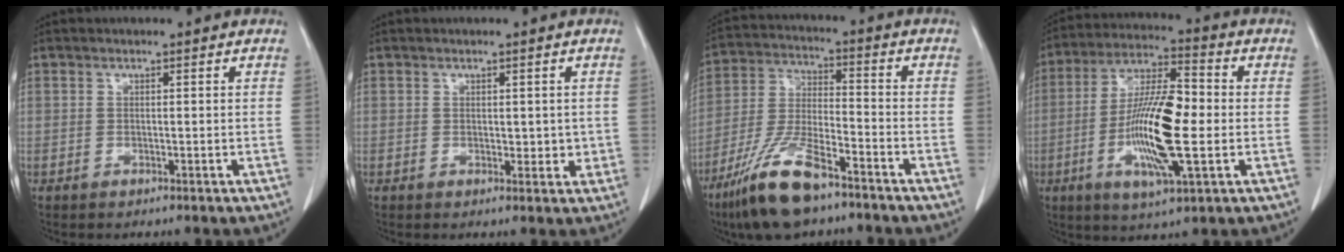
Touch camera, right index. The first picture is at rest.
{"total": 2.5, "force": [0.2, 1.5, 2.0], "torque": [-0.021, -0.004, 0.006]}
{"total": 13.1, "force": [-8.9, 3.0, 9.2], "torque": [-0.189, -0.023, -0.164]}
{"total": 15.1, "force": [-2.4, 2.7, 14.6], "torque": [-0.282, -0.002, -0.046]}